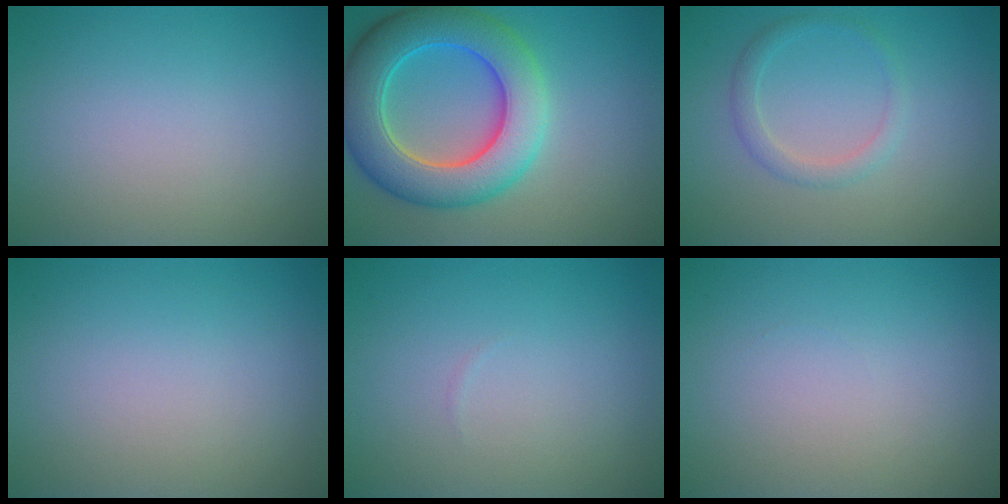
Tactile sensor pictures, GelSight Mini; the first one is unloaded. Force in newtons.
{"total": 9.2, "press": 9.2, "slide": 0.3}
{"total": 1.7, "press": 1.7, "slide": 0.1}
{"total": 0.0}
{"total": 0.0}
{"total": 0.0}